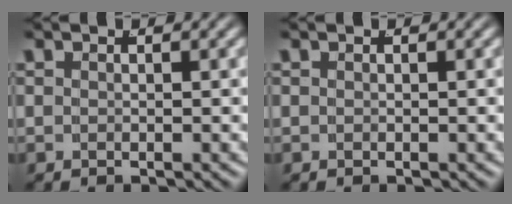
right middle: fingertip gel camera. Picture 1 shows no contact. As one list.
[{"total": 0.0}]